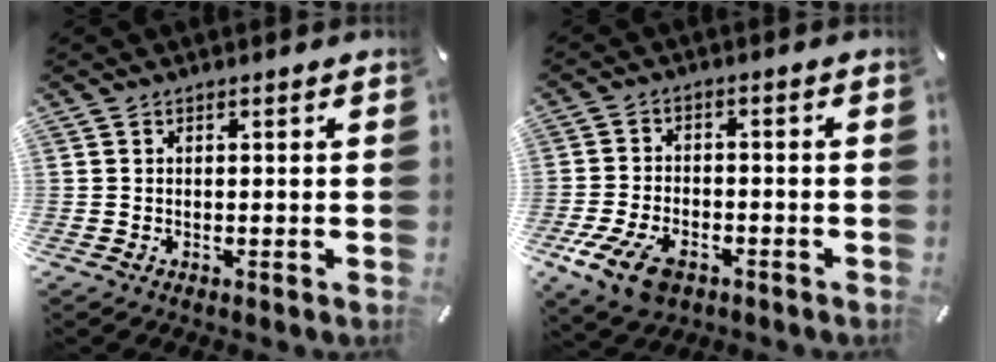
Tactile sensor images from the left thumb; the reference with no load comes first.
{"total": 9.4, "force": [-5.0, 5.7, 5.5], "torque": [-0.131, 0.015, -0.093]}